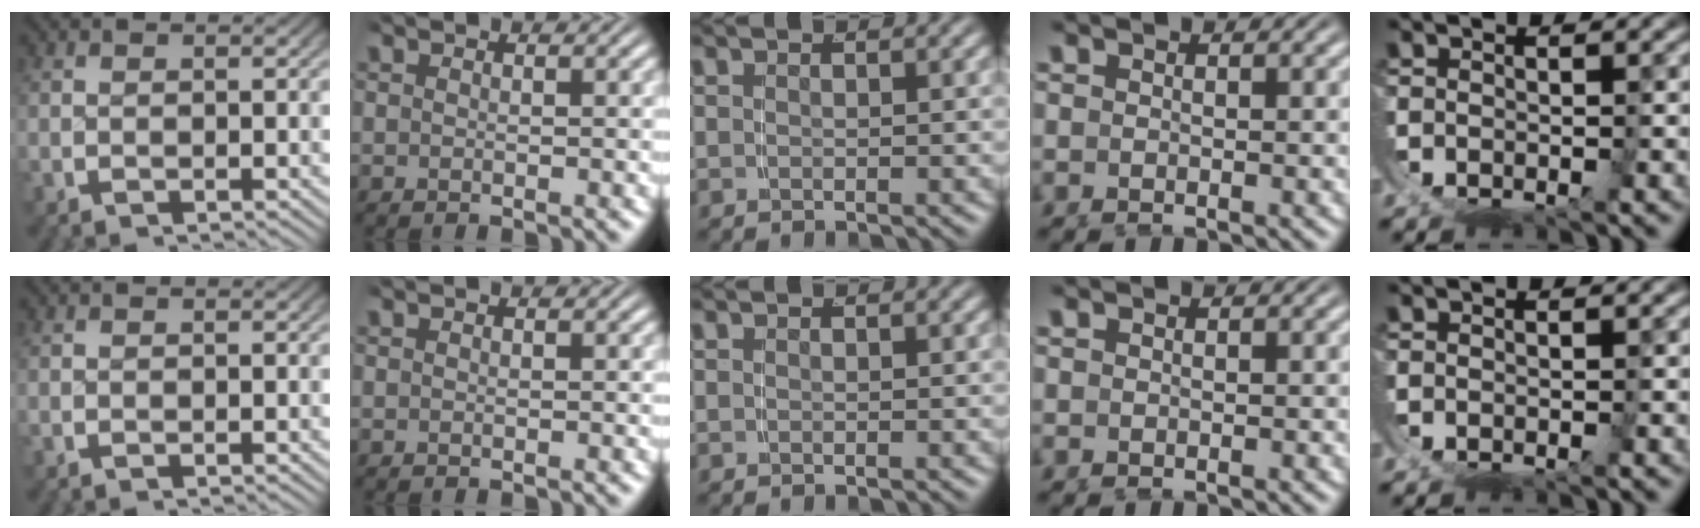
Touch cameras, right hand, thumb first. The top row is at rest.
{}